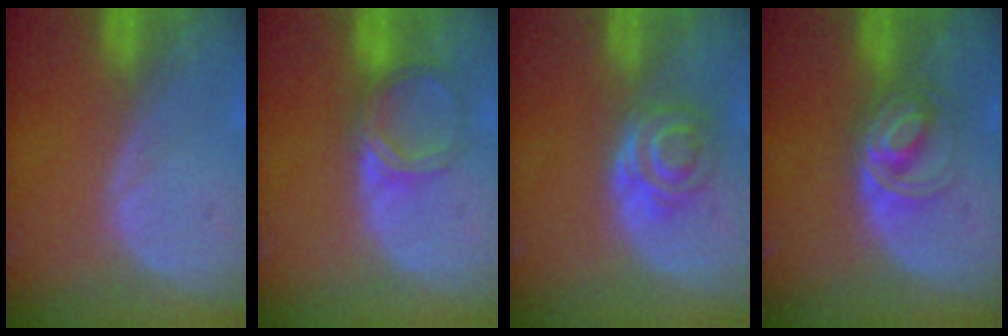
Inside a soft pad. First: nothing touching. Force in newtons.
{"total": 5.0, "press": 4.6, "slide": 2.1}
{"total": 5.2, "press": 4.8, "slide": 1.9}
{"total": 5.6, "press": 5.3, "slide": 1.7}